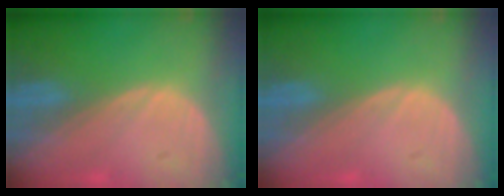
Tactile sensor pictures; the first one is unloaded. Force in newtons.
{"total": 0.0}